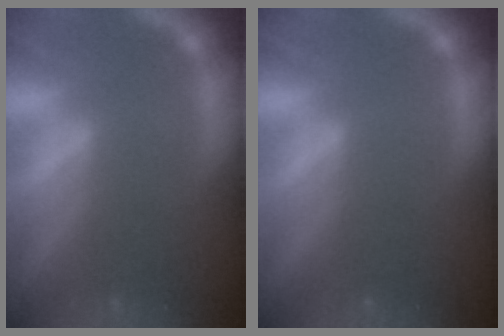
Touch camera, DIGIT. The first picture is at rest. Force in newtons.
{"total": 0.0}